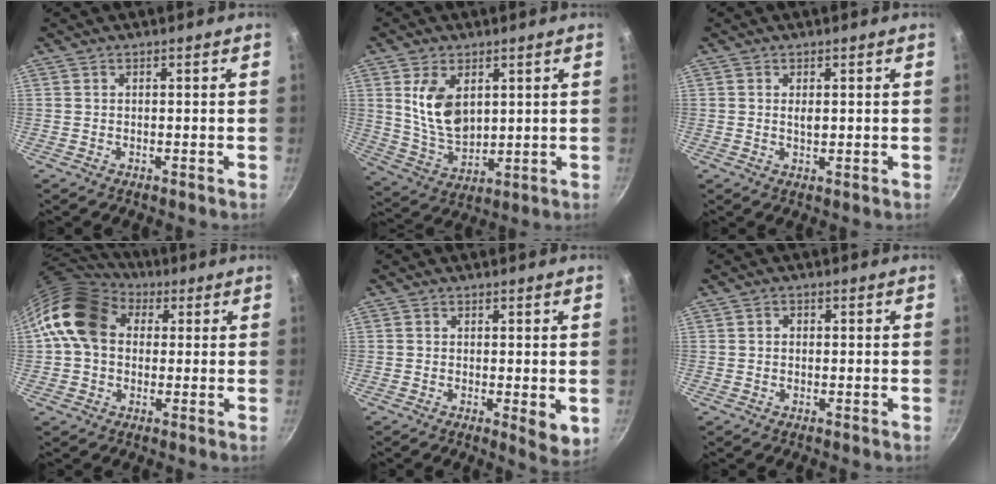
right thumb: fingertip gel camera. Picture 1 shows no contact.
{"total": 11.1, "force": [3.3, 6.8, 8.0], "torque": [-0.133, -0.028, 0.076]}
{"total": 1.8, "force": [0.3, 0.8, 1.6], "torque": [-0.024, -0.001, 0.006]}
{"total": 14.5, "force": [2.9, 11.2, 8.8], "torque": [-0.135, 0.024, 0.034]}
{"total": 4.3, "force": [-0.2, 1.8, 3.9], "torque": [-0.054, -0.013, -0.002]}
{"total": 1.3, "force": [0.1, 1.1, 0.7], "torque": [-0.010, 0.005, 0.000]}